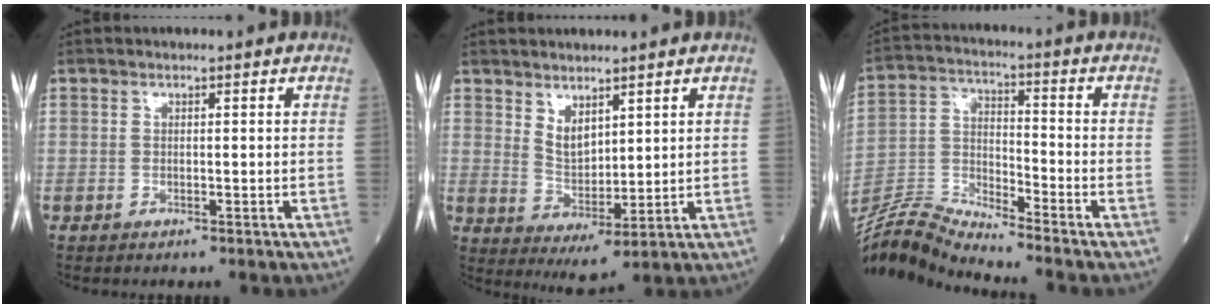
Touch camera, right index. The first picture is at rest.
{"total": 5.0, "force": [2.9, 2.0, 3.5], "torque": [-0.069, -0.016, 0.066]}
{"total": 10.0, "force": [-9.8, -1.8, 1.3], "torque": [-0.039, 0.016, -0.188]}